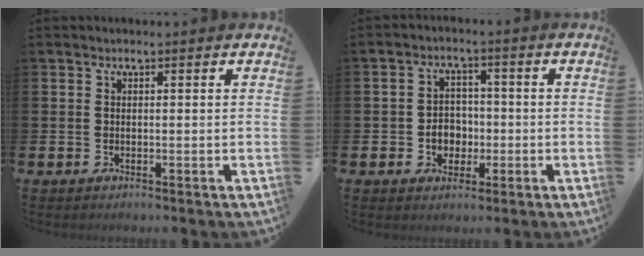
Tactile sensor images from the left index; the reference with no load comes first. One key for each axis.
{"total": 3.7, "fx": -0.9, "fy": 3.3, "fz": 1.6, "tx": -0.025, "ty": 0.000, "tz": -0.024}